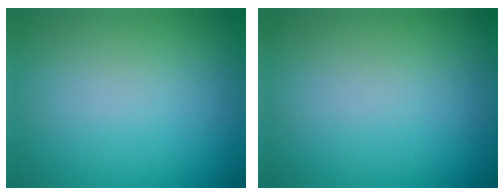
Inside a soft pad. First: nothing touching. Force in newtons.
{"total": 0.0}